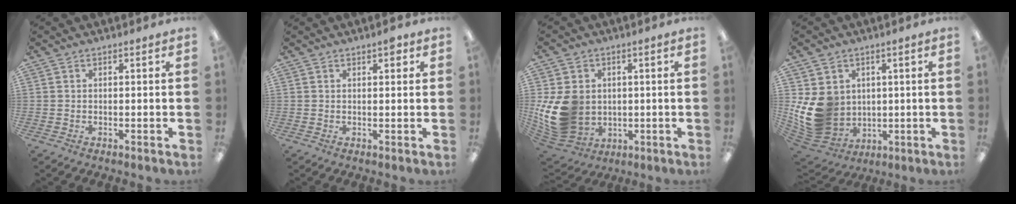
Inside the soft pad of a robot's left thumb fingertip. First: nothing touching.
{"total": 2.5, "force": [1.5, 1.0, 1.7], "torque": [-0.019, -0.003, 0.021]}
{"total": 14.7, "force": [0.3, 12.2, 8.3], "torque": [-0.188, -0.004, 0.011]}
{"total": 13.4, "force": [1.1, 11.8, 6.4], "torque": [-0.159, -0.013, 0.032]}